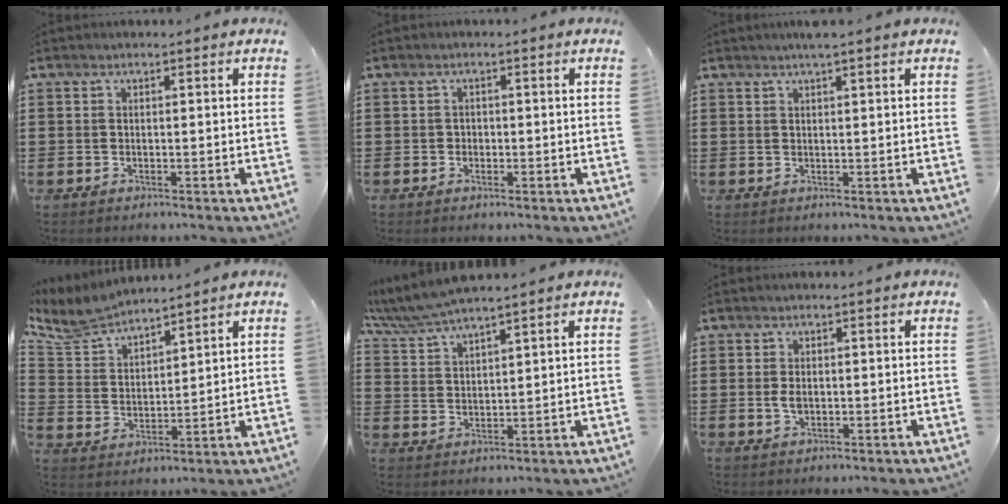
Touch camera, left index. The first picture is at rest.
{"total": 0.8, "force": [-0.1, 0.8, 0.2], "torque": [-0.009, 0.003, -0.002]}
{"total": 1.8, "force": [1.4, -0.1, 1.1], "torque": [-0.023, 0.000, 0.026]}
{"total": 6.4, "force": [6.0, 1.5, 1.5], "torque": [-0.061, -0.027, 0.108]}
{"total": 4.9, "force": [4.6, 0.1, 1.7], "torque": [-0.050, -0.018, 0.082]}
{"total": 2.2, "force": [0.1, 1.2, 1.8], "torque": [-0.045, 0.001, -0.002]}